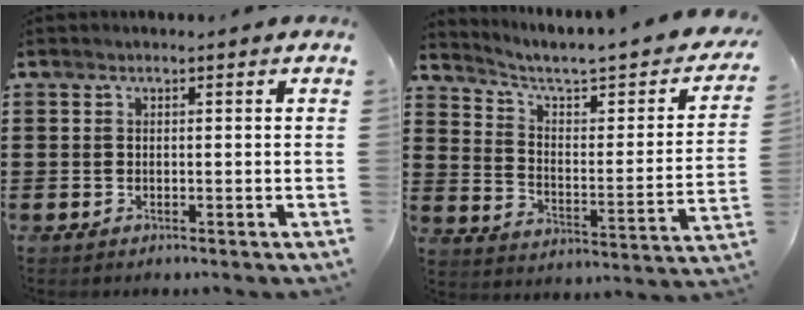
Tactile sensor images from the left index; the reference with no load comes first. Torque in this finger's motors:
{"motor_torque": [2.14, 0.00, 0.16, 0.08]}